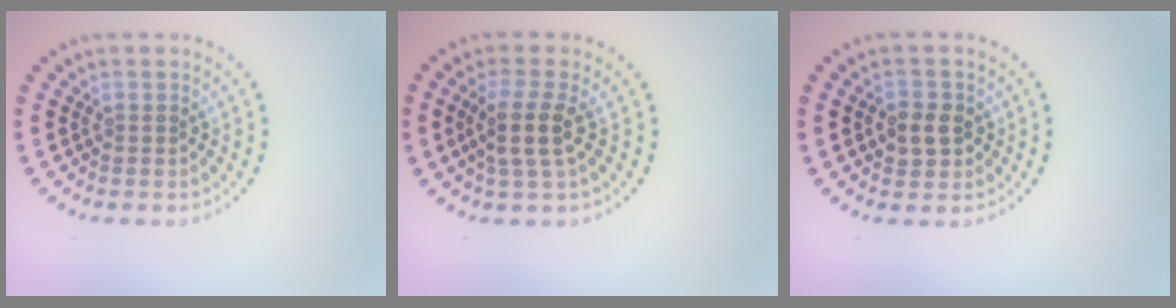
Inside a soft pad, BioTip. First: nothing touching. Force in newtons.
{"total": 2.8, "press": 2.3, "slide": 1.6}
{"total": 2.5, "press": 2.5, "slide": 0.4}